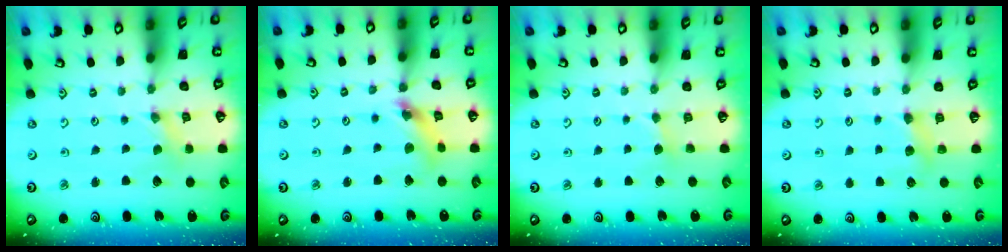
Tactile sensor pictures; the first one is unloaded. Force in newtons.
{"total": 9.3, "press": 9.2, "slide": 1.1}
{"total": 2.0, "press": 2.0, "slide": 0.1}
{"total": 5.9, "press": 5.9, "slide": 0.7}